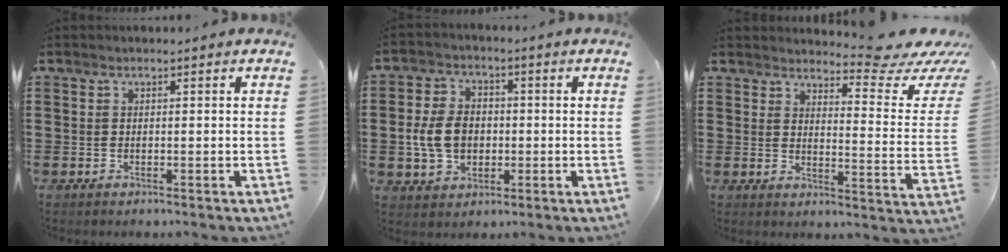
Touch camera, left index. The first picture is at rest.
{"total": 6.9, "force": [-0.7, 5.0, 4.6], "torque": [-0.111, 0.002, -0.021]}
{"total": 6.4, "force": [5.8, 0.3, 2.8], "torque": [-0.048, -0.046, 0.093]}